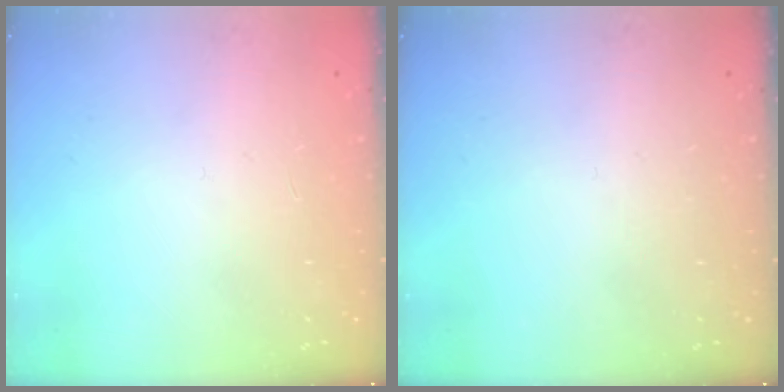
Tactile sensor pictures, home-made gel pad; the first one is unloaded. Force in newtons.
{"total": 0.0}